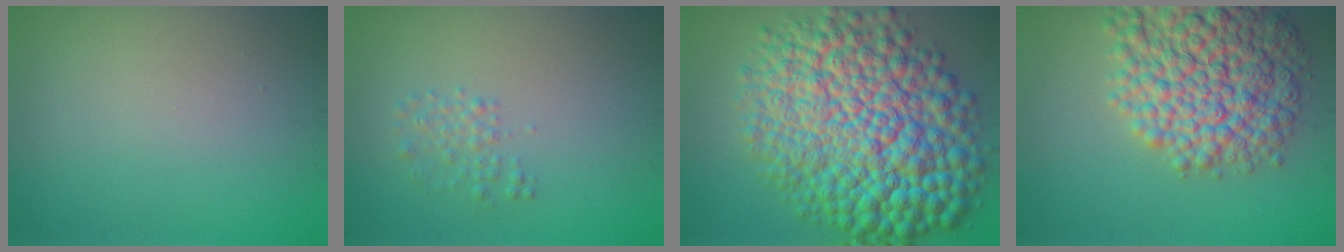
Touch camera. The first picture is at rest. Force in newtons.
{"total": 1.5, "press": 1.5, "slide": 0.1}
{"total": 16.5, "press": 16.5, "slide": 0.2}
{"total": 10.4, "press": 10.4, "slide": 0.4}